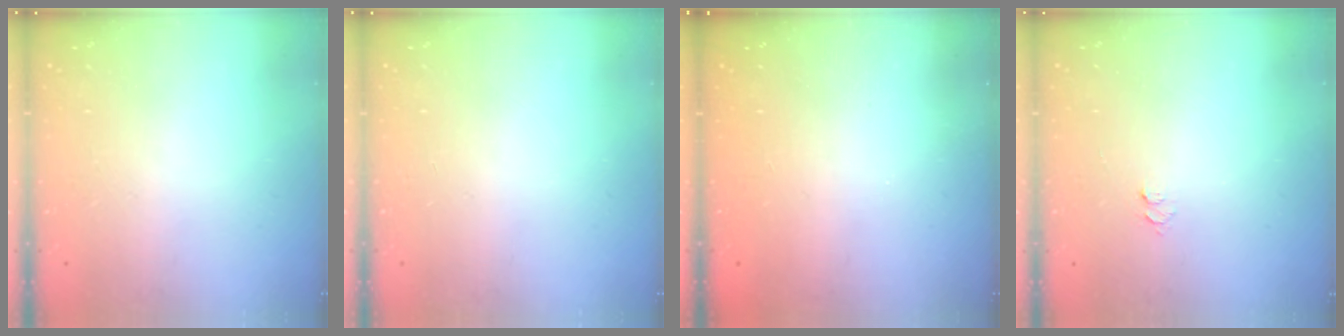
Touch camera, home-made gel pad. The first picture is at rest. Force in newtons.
{"total": 0.0}
{"total": 2.3, "press": 2.2, "slide": 0.8}
{"total": 3.6, "press": 3.6, "slide": 0.4}